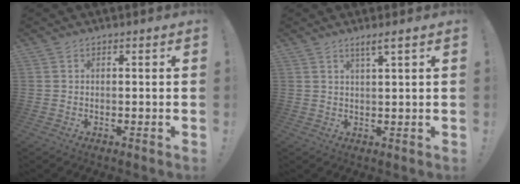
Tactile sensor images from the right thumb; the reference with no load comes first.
{"total": 3.0, "force": [1.9, -0.3, 2.3], "torque": [-0.046, -0.004, 0.030]}